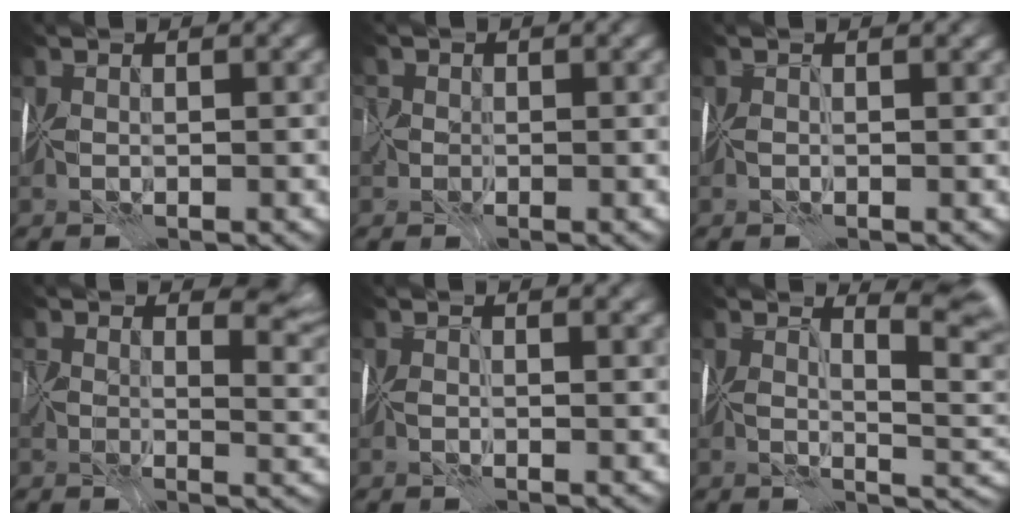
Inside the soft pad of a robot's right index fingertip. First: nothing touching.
{"total": 1.2, "force": [-0.9, 0.7, -0.3], "torque": [0.010, -0.006, -0.016]}
{"total": 1.6, "force": [-0.2, -1.4, -0.7], "torque": [0.019, -0.007, -0.003]}
{"total": 4.1, "force": [2.4, 1.9, 2.8], "torque": [-0.035, -0.021, 0.042]}
{"total": 1.2, "force": [0.9, -0.8, 0.3], "torque": [0.007, -0.006, 0.010]}
{"total": 5.7, "force": [3.0, 0.8, 4.7], "torque": [-0.027, 0.007, 0.042]}